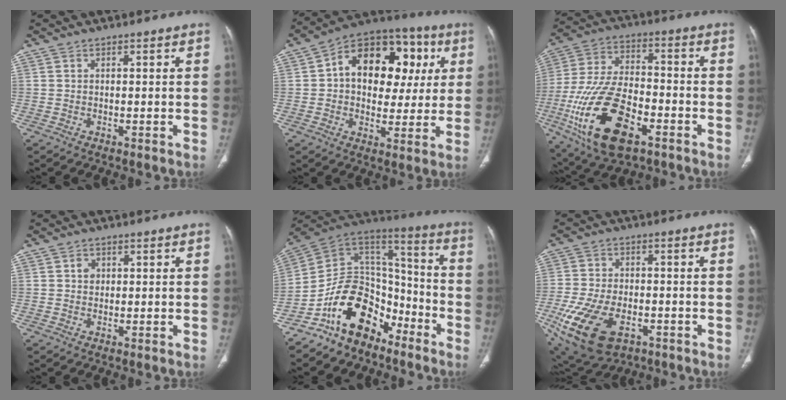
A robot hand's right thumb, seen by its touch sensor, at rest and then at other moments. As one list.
[{"total": 19.3, "force": [3.9, 13.2, 13.5], "torque": [-0.146, 0.026, 0.053]}, {"total": 21.6, "force": [-8.7, 10.4, 16.8], "torque": [-0.336, 0.020, -0.149]}, {"total": 1.7, "force": [0.5, 1.5, 0.8], "torque": [-0.005, 0.001, 0.006]}, {"total": 17.0, "force": [-10.2, 10.7, 8.4], "torque": [-0.105, 0.111, -0.185]}, {"total": 16.7, "force": [-6.7, 9.6, 11.9], "torque": [-0.246, 0.006, -0.104]}]